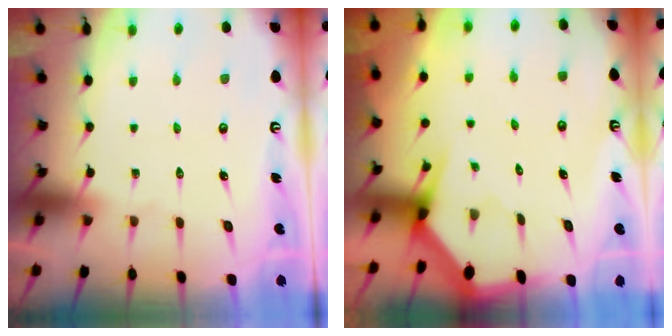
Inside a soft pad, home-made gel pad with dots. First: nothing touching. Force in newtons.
{"total": 2.8, "press": 2.8, "slide": 0.3}